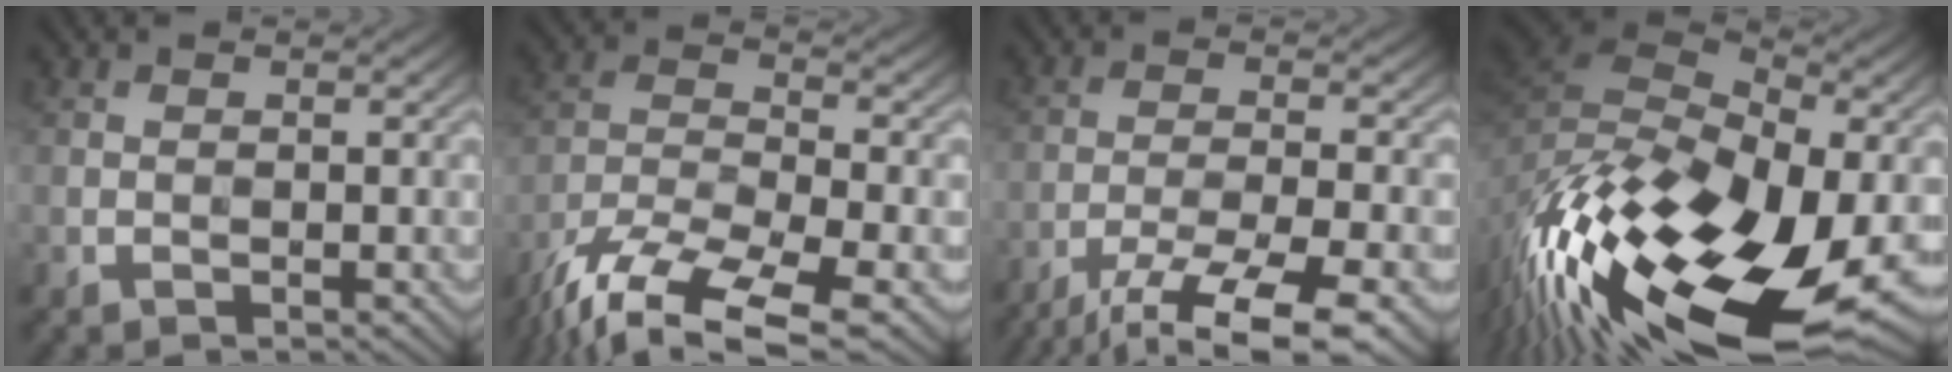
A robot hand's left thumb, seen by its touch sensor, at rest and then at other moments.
{"total": 13.2, "force": [-9.6, 3.9, 8.1], "torque": [-0.178, -0.022, -0.177]}
{"total": 11.8, "force": [-8.7, 2.3, 7.6], "torque": [-0.136, -0.017, -0.135]}
{"total": 19.3, "force": [-8.5, 9.4, 14.5], "torque": [-0.314, -0.040, -0.133]}